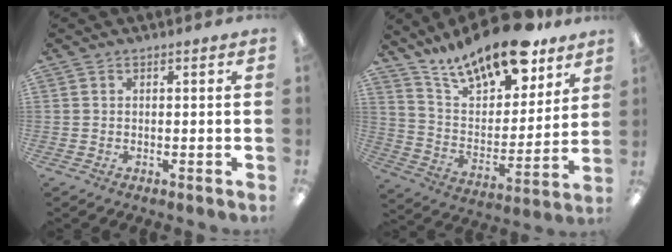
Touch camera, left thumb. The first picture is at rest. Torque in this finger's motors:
{"motor_torque": [2.09, 2.09, 1.46, -1.30, 0.10]}